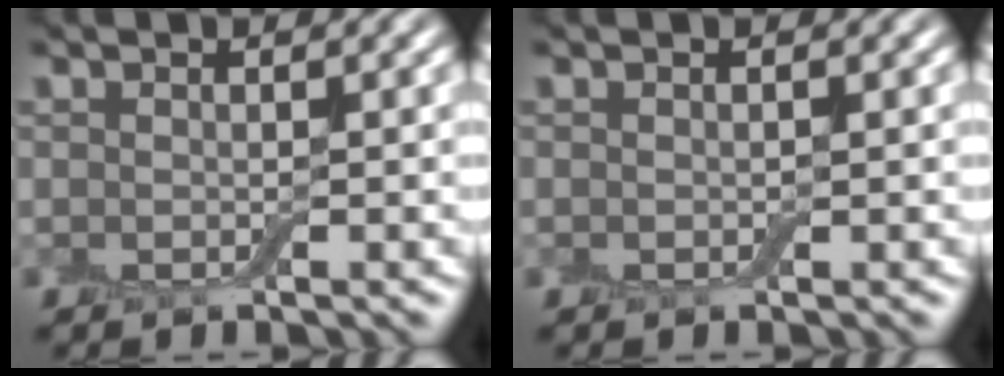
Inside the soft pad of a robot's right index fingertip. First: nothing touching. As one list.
[{"total": 0.0}]